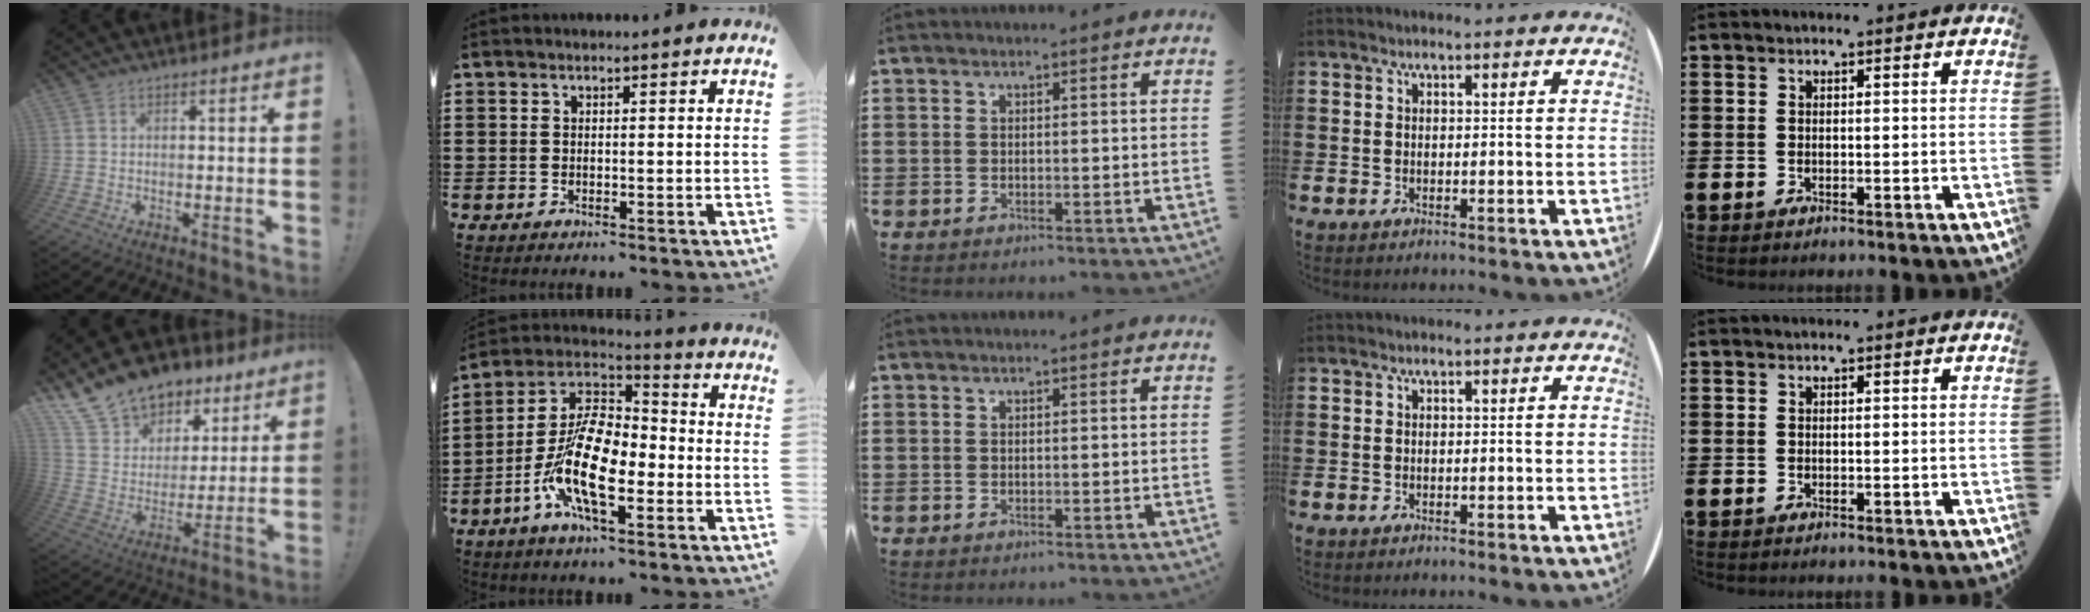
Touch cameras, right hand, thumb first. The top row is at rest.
{"thumb": {"total": 15.4, "force": [11.7, 9.2, 3.8], "torque": [-0.076, -0.084, 0.231]}, "index": {"total": 13.8, "force": [-5.1, 5.9, 11.4], "torque": [-0.271, -0.006, -0.106]}}